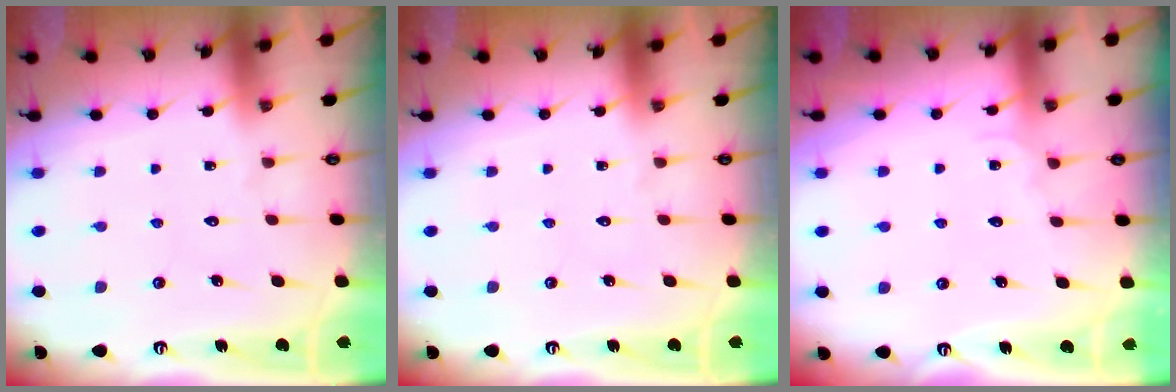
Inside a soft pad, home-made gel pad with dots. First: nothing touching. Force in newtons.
{"total": 0.0}
{"total": 3.1, "press": 3.0, "slide": 0.3}